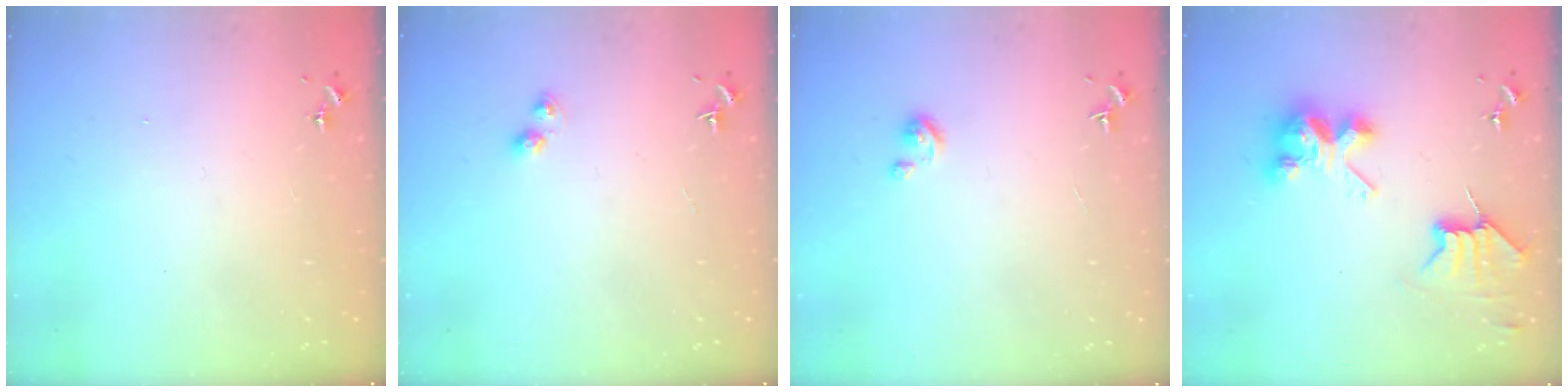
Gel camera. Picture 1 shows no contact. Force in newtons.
{"total": 2.9, "press": 2.9, "slide": 0.5}
{"total": 2.7, "press": 2.6, "slide": 0.3}
{"total": 9.0, "press": 9.0, "slide": 0.6}